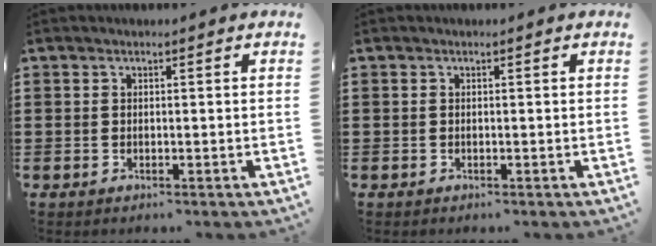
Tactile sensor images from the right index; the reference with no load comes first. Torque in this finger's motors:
{"motor_torque": [-1.06, 1.08, -0.18, -0.05]}